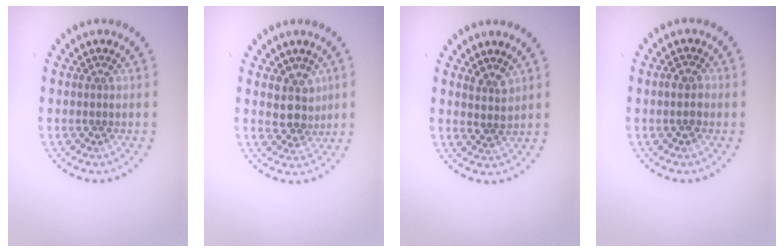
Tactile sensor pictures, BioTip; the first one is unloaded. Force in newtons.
{"total": 2.9, "press": 2.4, "slide": 1.5}
{"total": 1.7, "press": 1.3, "slide": 1.1}
{"total": 1.6, "press": 1.5, "slide": 0.4}